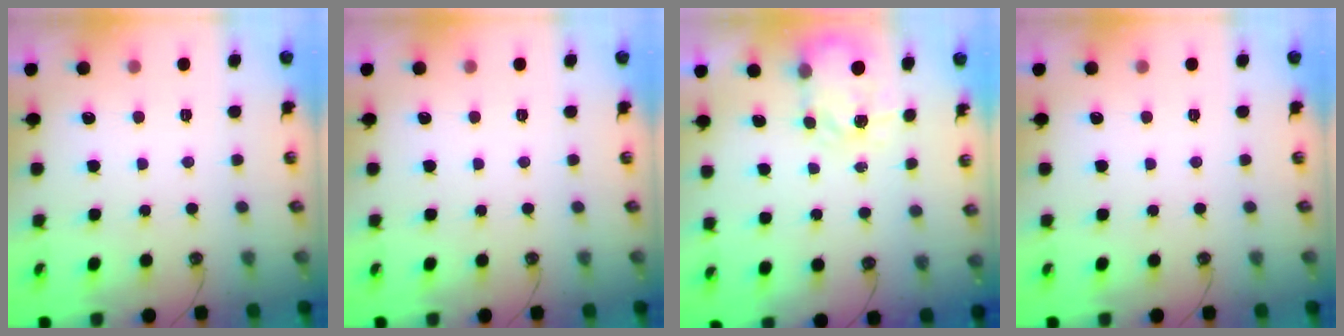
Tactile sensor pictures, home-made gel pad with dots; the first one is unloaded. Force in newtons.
{"total": 0.0}
{"total": 4.5, "press": 4.5, "slide": 0.4}
{"total": 0.0}